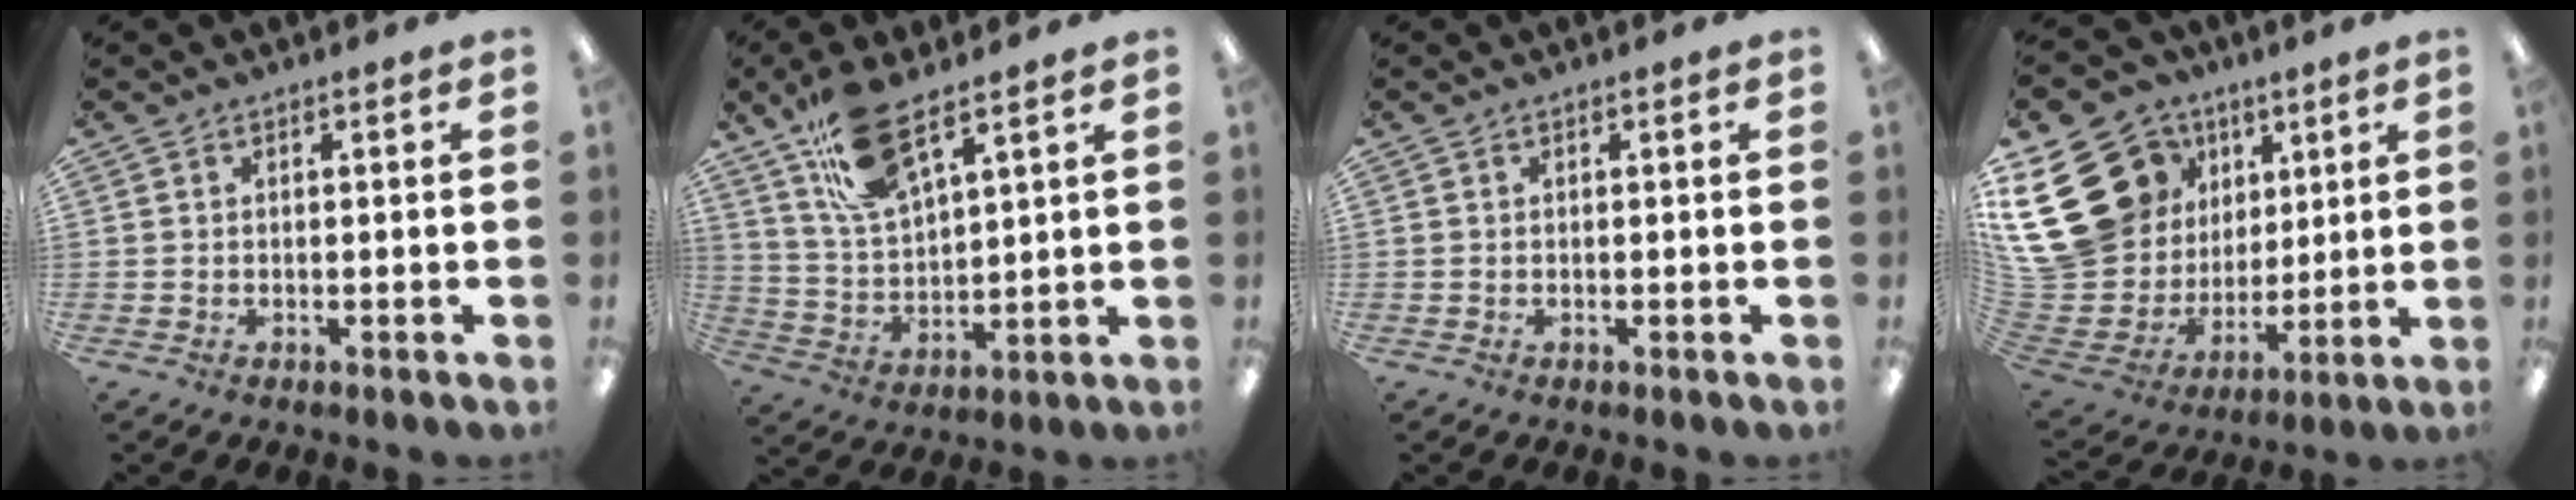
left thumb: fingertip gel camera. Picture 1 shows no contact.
{"total": 13.0, "force": [9.4, 4.3, 8.0], "torque": [-0.168, -0.031, 0.173]}
{"total": 0.0}
{"total": 26.0, "force": [9.8, 20.4, 12.9], "torque": [-0.256, -0.063, 0.224]}